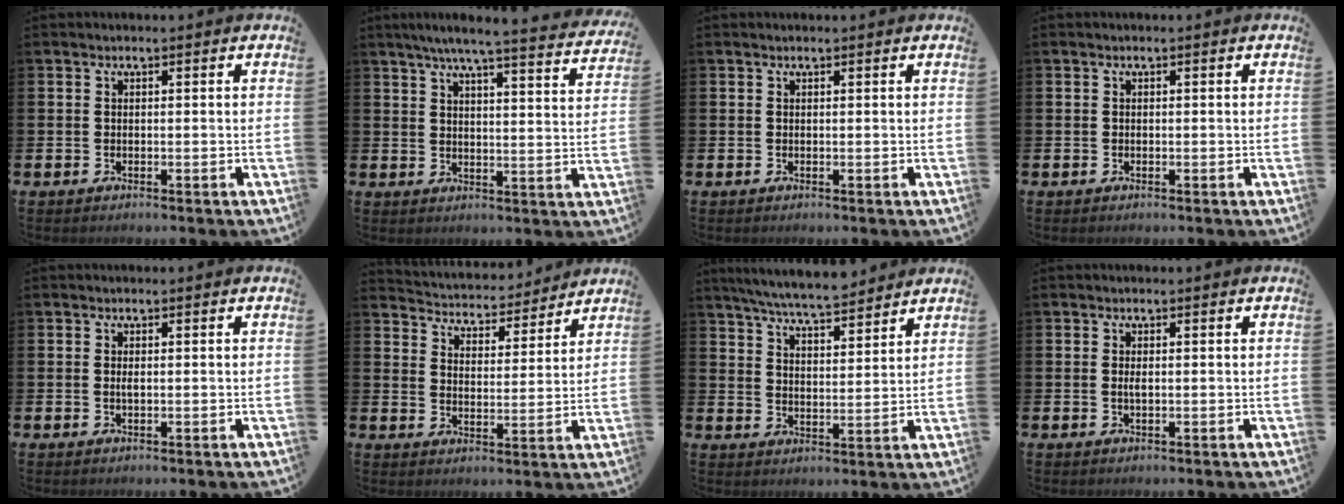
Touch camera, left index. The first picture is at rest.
{"total": 6.1, "force": [5.5, -0.2, 2.6], "torque": [-0.057, -0.035, 0.091]}
{"total": 0.0}
{"total": 0.0}
{"total": 0.7, "force": [0.1, 0.1, 0.6], "torque": [-0.013, -0.001, 0.003]}
{"total": 4.7, "force": [4.5, 1.3, -0.1], "torque": [-0.018, -0.041, 0.074]}
{"total": 6.9, "force": [6.7, 0.5, 1.8], "torque": [-0.049, -0.034, 0.119]}
{"total": 0.9, "force": [0.1, 0.2, 0.9], "torque": [-0.009, -0.002, -0.001]}